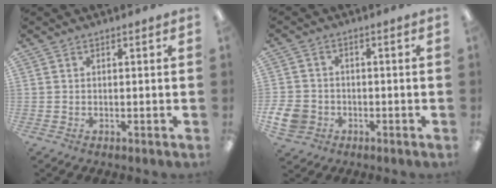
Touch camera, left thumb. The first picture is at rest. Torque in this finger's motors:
{"motor_torque": [-0.54, 0.90, 0.31, 0.58, 0.02]}